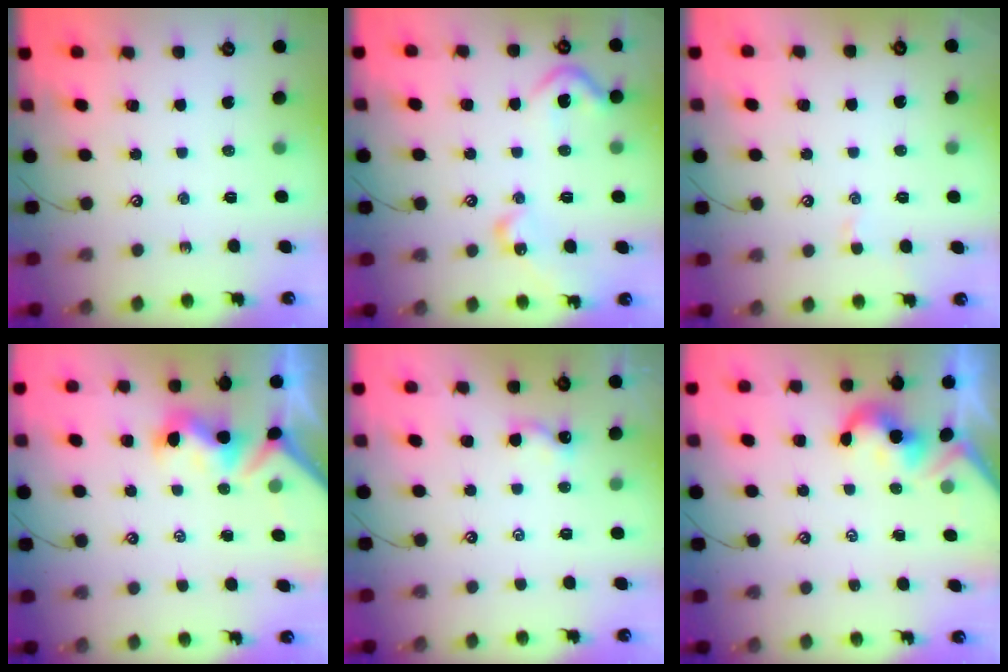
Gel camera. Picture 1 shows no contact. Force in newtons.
{"total": 9.9, "press": 9.8, "slide": 1.3}
{"total": 1.0, "press": 0.8, "slide": 0.4}
{"total": 3.2, "press": 3.1, "slide": 0.8}
{"total": 1.4, "press": 1.4, "slide": 0.2}
{"total": 2.1, "press": 2.0, "slide": 0.5}